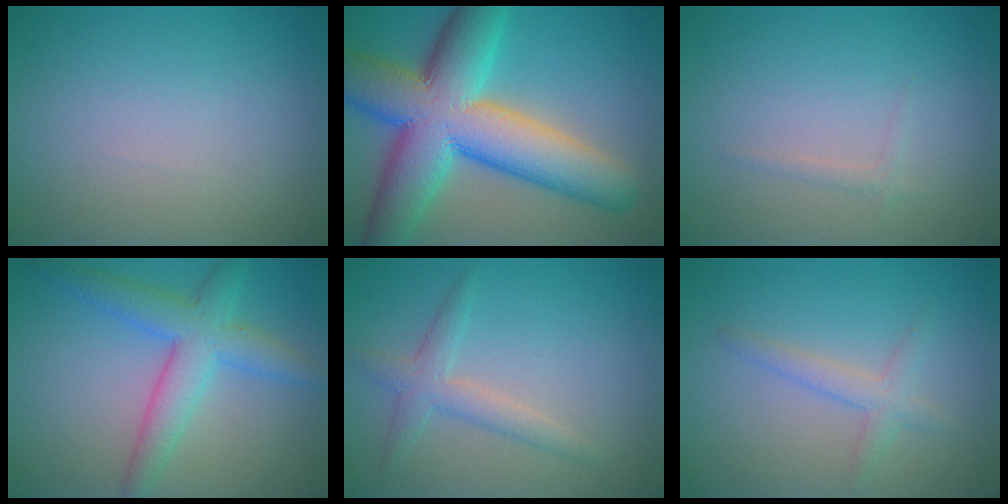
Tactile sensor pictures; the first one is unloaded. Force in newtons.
{"total": 13.8, "press": 13.8, "slide": 0.6}
{"total": 0.8, "press": 0.8, "slide": 0.1}
{"total": 5.1, "press": 5.1, "slide": 0.1}
{"total": 2.5, "press": 2.5, "slide": 0.1}
{"total": 2.0, "press": 2.0, "slide": 0.1}